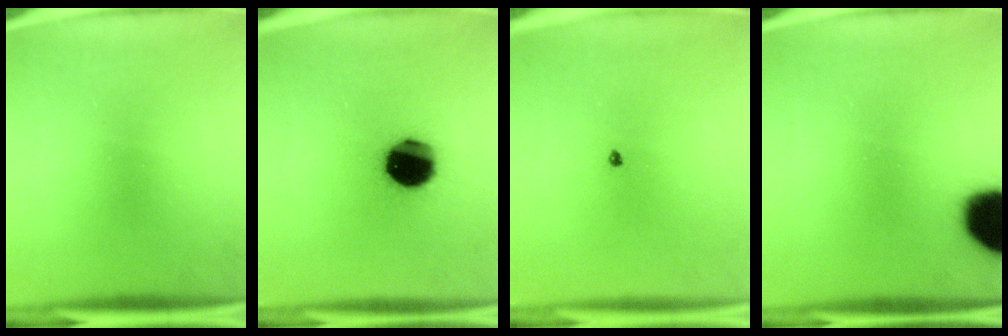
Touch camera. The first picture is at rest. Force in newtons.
{"total": 16.0}
{"total": 0.6}
{"total": 18.8}